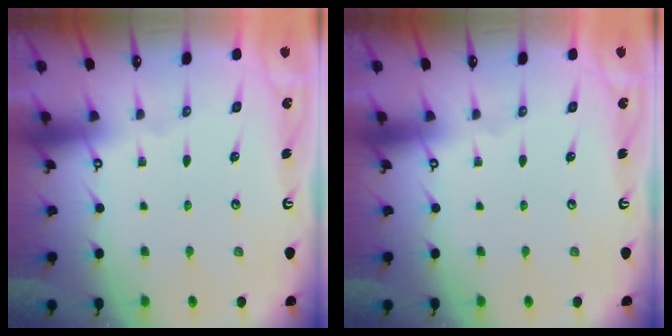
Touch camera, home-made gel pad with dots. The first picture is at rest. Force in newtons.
{"total": 0.0}